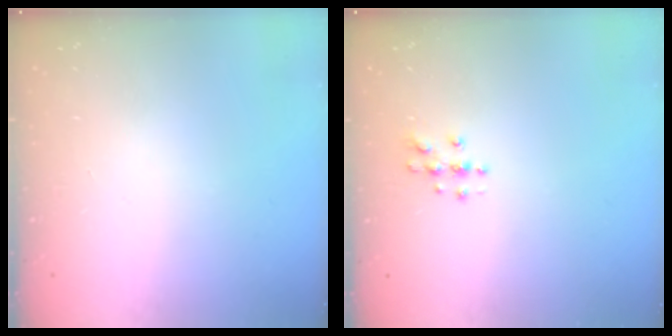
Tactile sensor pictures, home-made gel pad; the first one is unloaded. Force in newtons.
{"total": 3.6, "press": 3.6, "slide": 0.5}